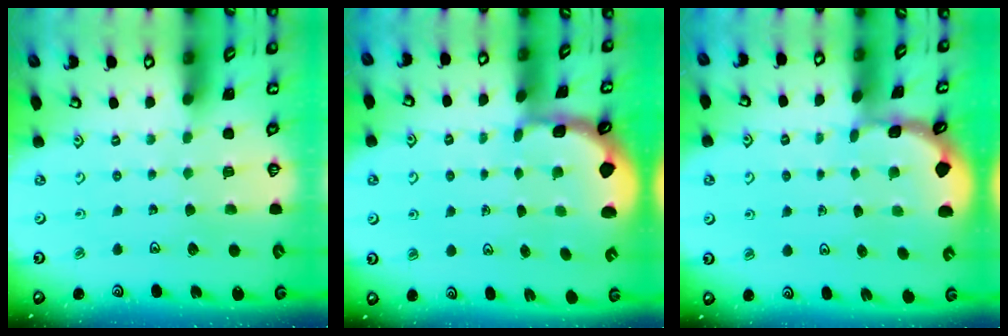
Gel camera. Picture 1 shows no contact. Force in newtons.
{"total": 1.8, "press": 1.8, "slide": 0.5}
{"total": 1.5, "press": 1.4, "slide": 0.3}